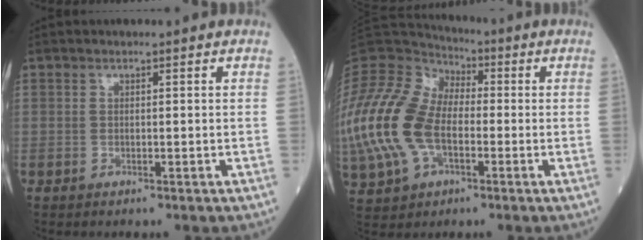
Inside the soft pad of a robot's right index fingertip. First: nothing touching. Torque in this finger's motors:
{"motor_torque": [1.63, -0.52, 0.41, 0.07]}